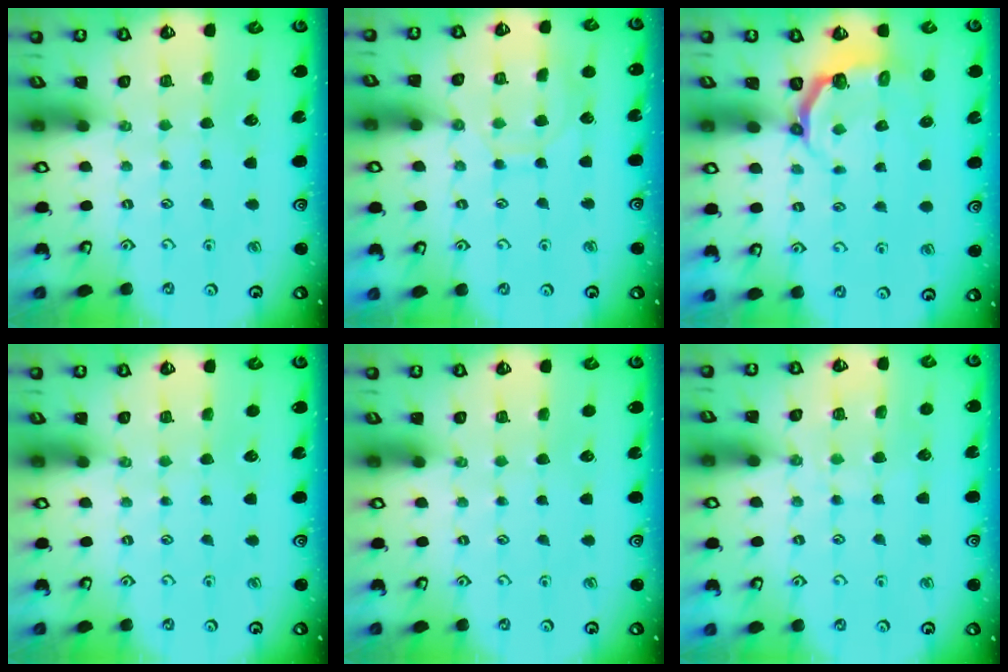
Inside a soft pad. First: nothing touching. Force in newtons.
{"total": 8.5, "press": 8.5, "slide": 0.7}
{"total": 4.1, "press": 2.7, "slide": 3.0}
{"total": 0.0}
{"total": 0.0}
{"total": 6.5, "press": 6.5, "slide": 0.7}